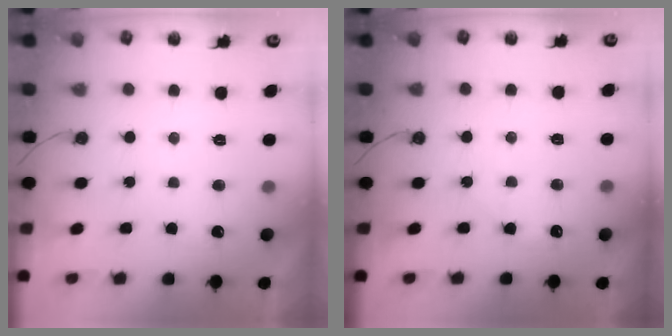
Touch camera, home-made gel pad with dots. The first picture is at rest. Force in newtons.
{"total": 4.3, "press": 4.2, "slide": 0.5}